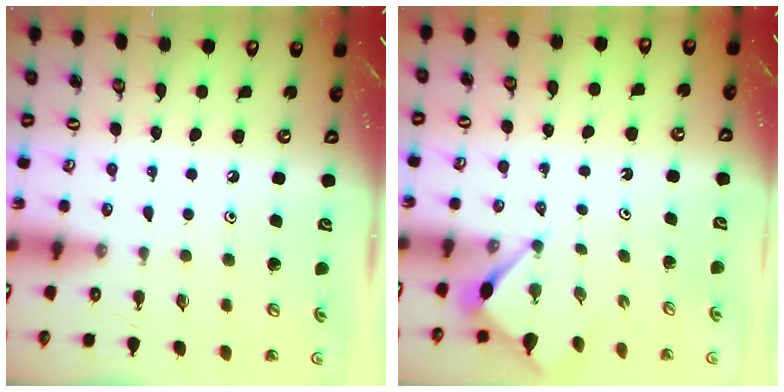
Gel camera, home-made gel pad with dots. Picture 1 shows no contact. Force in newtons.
{"total": 3.2, "press": 3.2, "slide": 0.3}